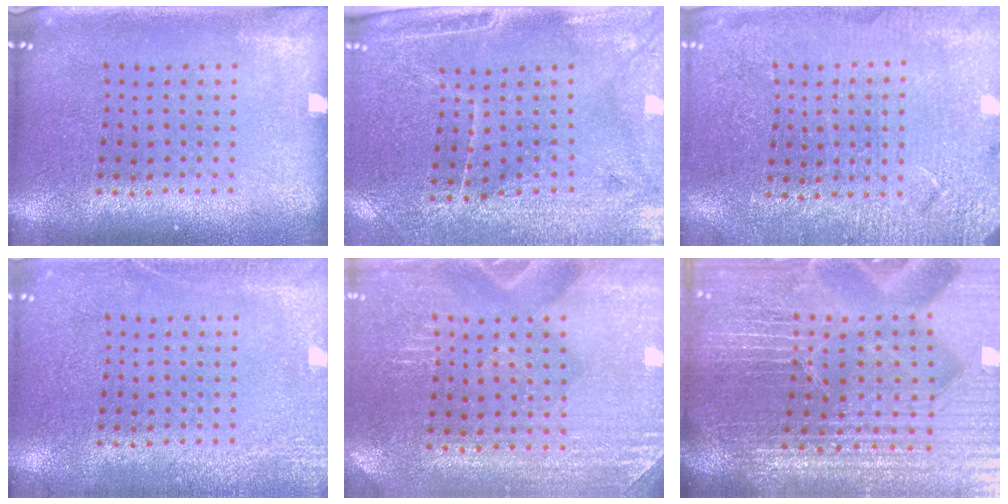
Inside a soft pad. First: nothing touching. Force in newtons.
{"total": 3.3, "press": 3.1, "slide": 1.1}
{"total": 2.9, "press": 2.9, "slide": 0.3}
{"total": 2.8, "press": 2.7, "slide": 0.4}
{"total": 3.0, "press": 2.9, "slide": 0.2}
{"total": 7.2, "press": 6.3, "slide": 3.5}